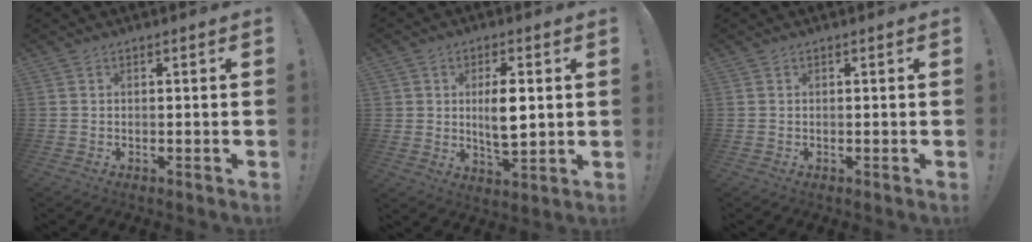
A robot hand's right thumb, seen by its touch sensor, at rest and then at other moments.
{"total": 10.5, "force": [1.5, 7.6, 7.1], "torque": [-0.118, 0.000, 0.032]}
{"total": 0.0}